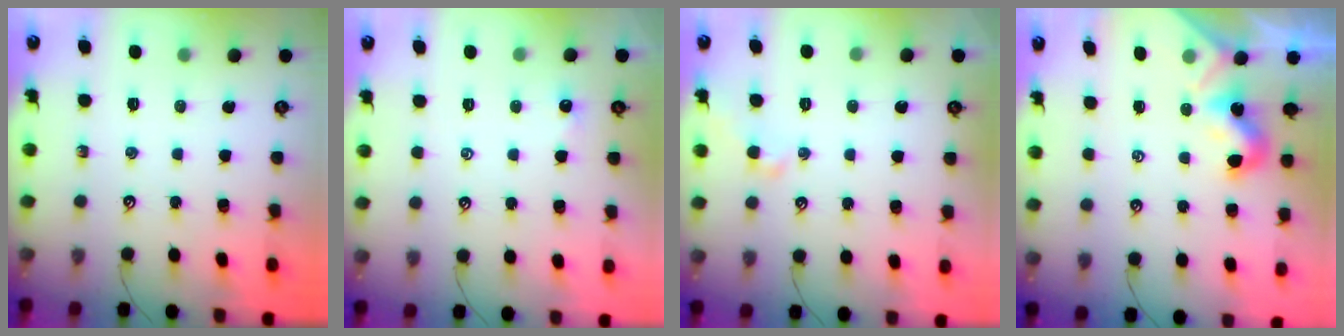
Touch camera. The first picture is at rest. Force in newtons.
{"total": 2.4, "press": 2.3, "slide": 0.3}
{"total": 0.9, "press": 0.7, "slide": 0.6}
{"total": 1.8, "press": 1.8, "slide": 0.4}